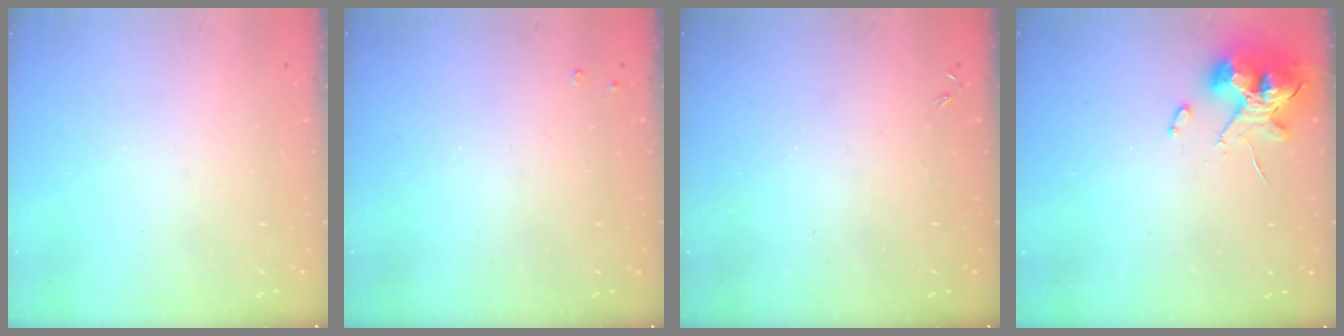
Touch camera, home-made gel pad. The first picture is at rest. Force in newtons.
{"total": 1.9, "press": 1.8, "slide": 0.4}
{"total": 0.0}
{"total": 11.5, "press": 11.4, "slide": 1.3}